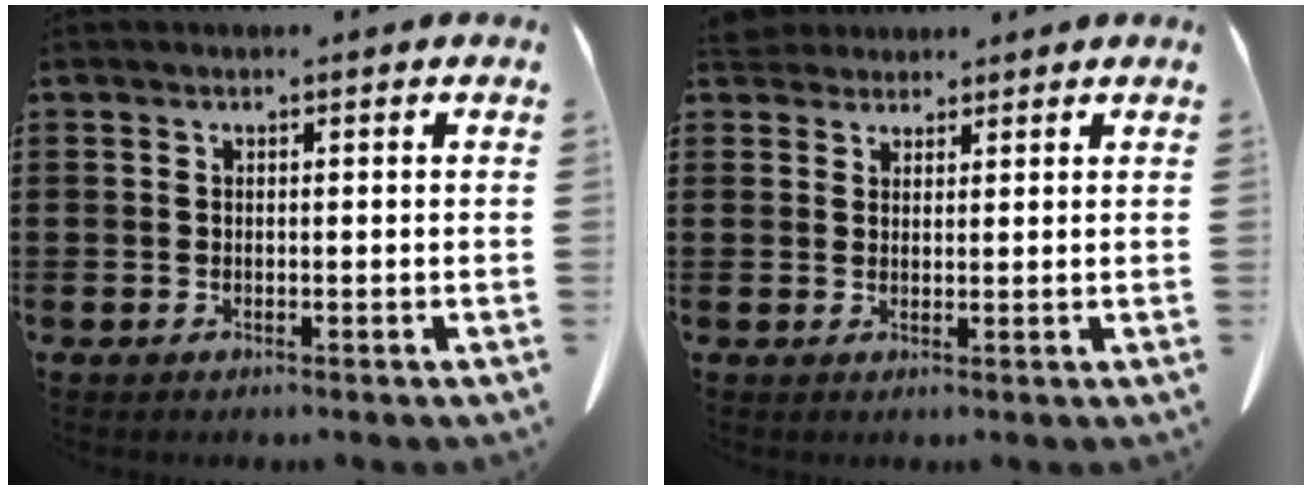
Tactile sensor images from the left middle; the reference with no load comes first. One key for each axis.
{"total": 3.0, "fx": 2.9, "fy": 0.9, "fz": 0.4, "tx": -0.016, "ty": -0.001, "tz": 0.057}